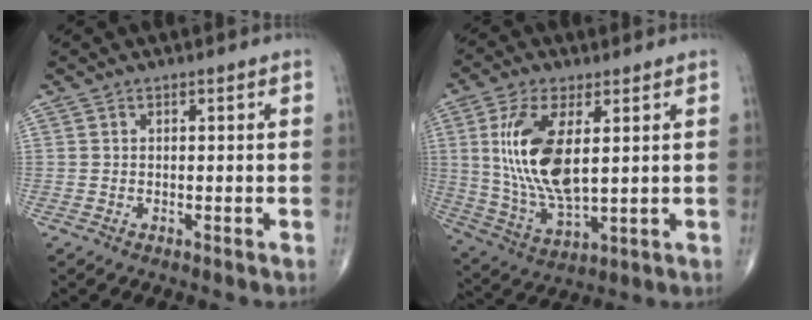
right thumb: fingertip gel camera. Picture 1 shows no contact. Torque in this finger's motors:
{"motor_torque": [0.32, 2.78, 1.86, 0.43, 0.66]}